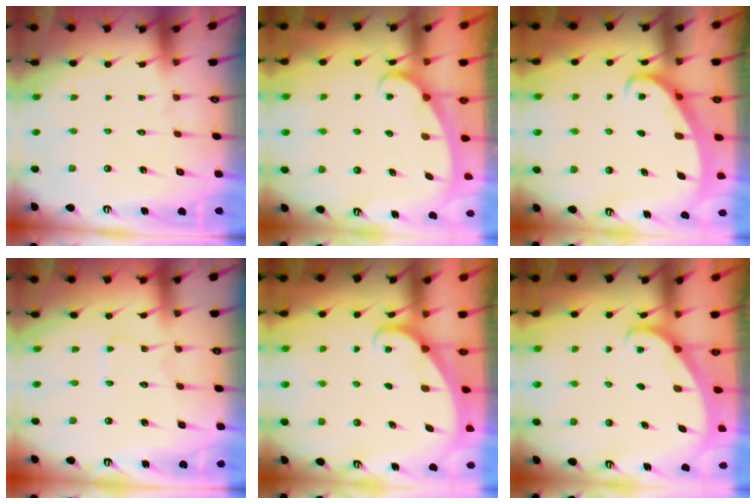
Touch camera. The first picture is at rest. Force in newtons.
{"total": 2.3, "press": 2.3, "slide": 0.3}
{"total": 2.7, "press": 2.7, "slide": 0.4}
{"total": 2.4, "press": 2.4, "slide": 0.2}
{"total": 1.7, "press": 1.7, "slide": 0.1}
{"total": 1.2, "press": 1.2, "slide": 0.1}